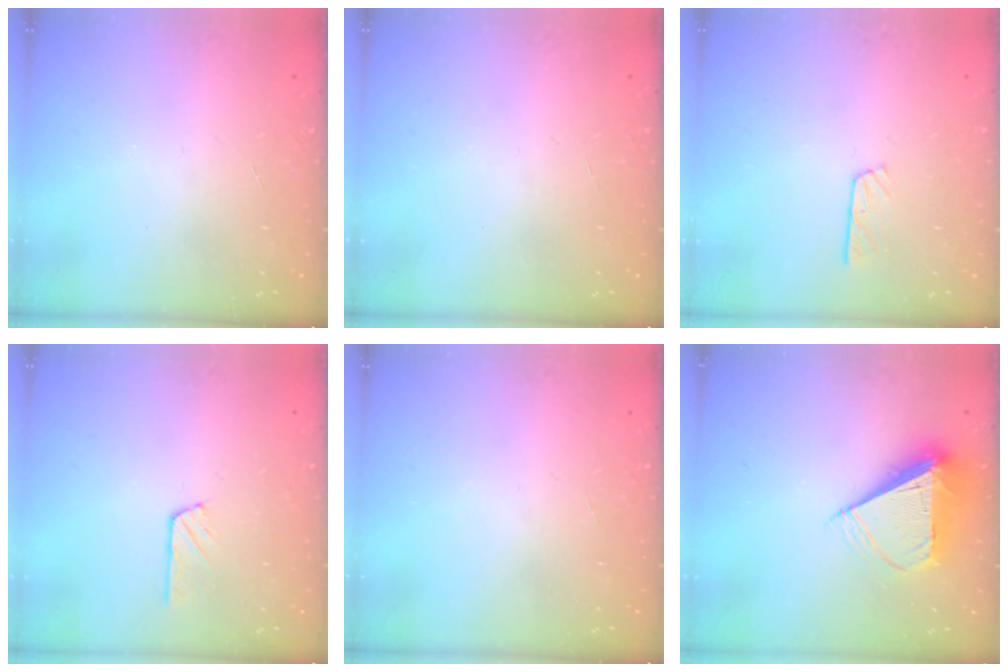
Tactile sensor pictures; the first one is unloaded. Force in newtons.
{"total": 0.0}
{"total": 4.1, "press": 4.1, "slide": 0.4}
{"total": 3.8, "press": 3.8, "slide": 0.5}
{"total": 0.0}
{"total": 10.3, "press": 10.2, "slide": 1.4}